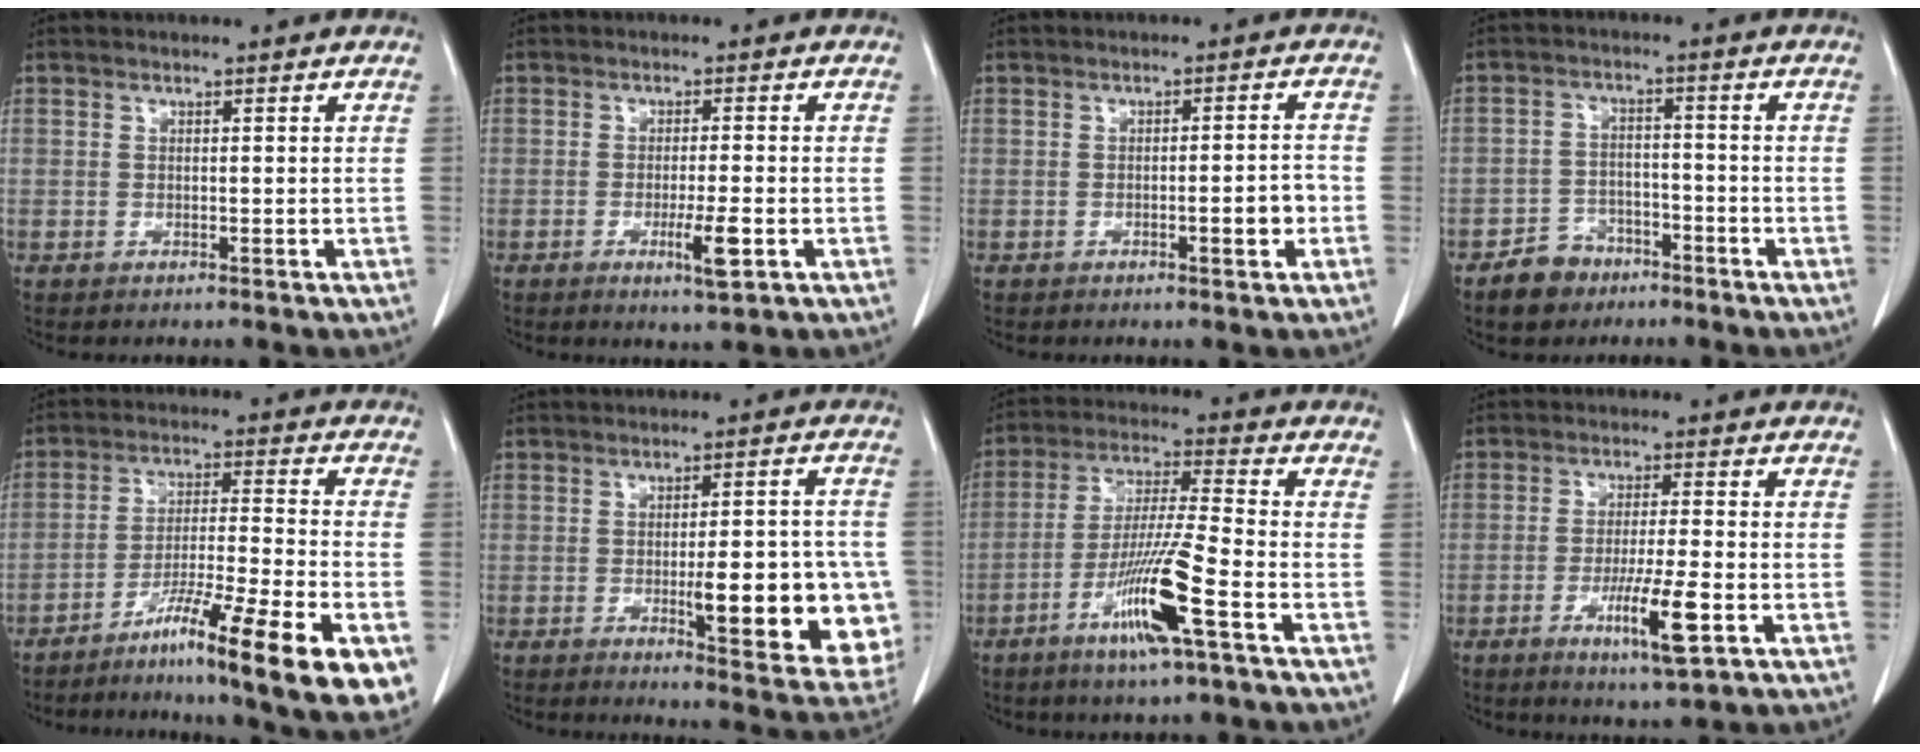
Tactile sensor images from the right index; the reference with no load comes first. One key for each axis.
{"total": 4.7, "fx": -1.8, "fy": 0.3, "fz": 4.3, "tx": -0.072, "ty": -0.007, "tz": -0.027}
{"total": 3.9, "fx": -1.5, "fy": 0.6, "fz": 3.5, "tx": -0.044, "ty": 0.005, "tz": -0.020}
{"total": 5.7, "fx": -4.1, "fy": 3.8, "fz": 1.3, "tx": -0.028, "ty": 0.011, "tz": -0.067}
{"total": 19.3, "fx": -11.1, "fy": 0.7, "fz": 15.8, "tx": -0.196, "ty": -0.013, "tz": -0.177}
{"total": 15.5, "fx": -3.4, "fy": 3.4, "fz": 14.7, "tx": -0.125, "ty": 0.012, "tz": -0.026}
{"total": 12.1, "fx": -5.8, "fy": -0.5, "fz": 10.6, "tx": -0.209, "ty": -0.016, "tz": -0.113}
{"total": 8.4, "fx": -3.4, "fy": 0.3, "fz": 7.7, "tx": -0.132, "ty": -0.016, "tz": -0.055}